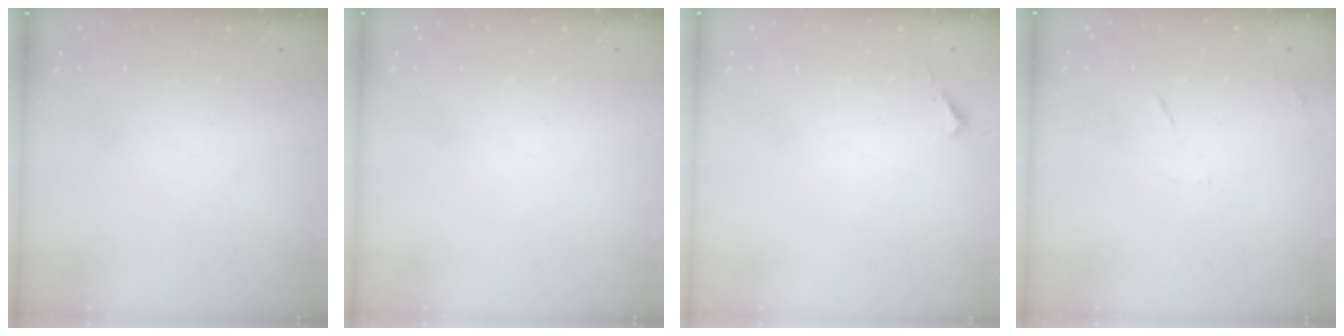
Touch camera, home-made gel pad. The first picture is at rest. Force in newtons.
{"total": 0.0}
{"total": 2.1, "press": 2.1, "slide": 0.2}
{"total": 5.7, "press": 5.7, "slide": 0.7}